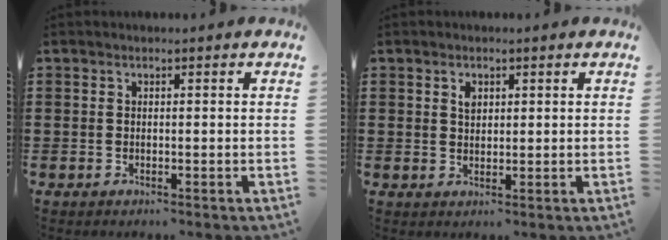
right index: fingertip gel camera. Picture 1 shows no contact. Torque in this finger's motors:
{"motor_torque": [0.32, 0.23, 0.04, 0.02]}